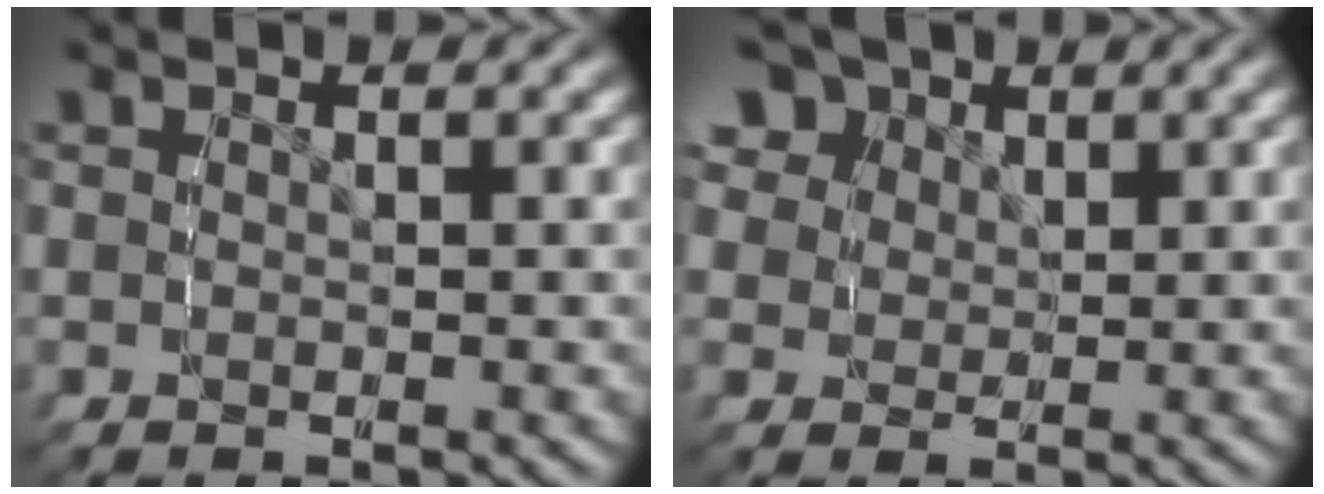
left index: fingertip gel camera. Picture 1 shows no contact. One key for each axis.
{"total": 7.5, "fx": 4.1, "fy": 5.2, "fz": 3.4, "tx": -0.064, "ty": 0.004, "tz": 0.070}